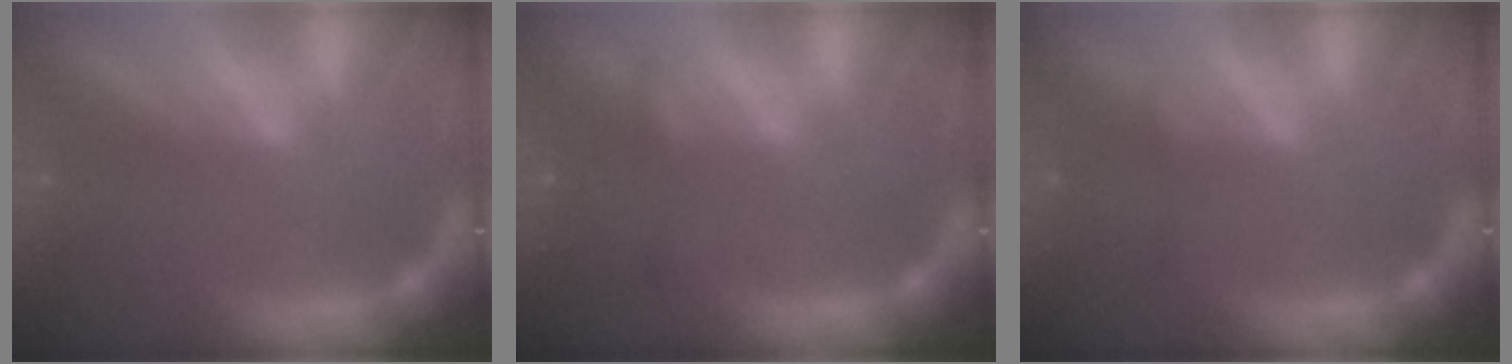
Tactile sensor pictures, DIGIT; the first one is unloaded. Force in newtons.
{"total": 1.4}
{"total": 0.9}